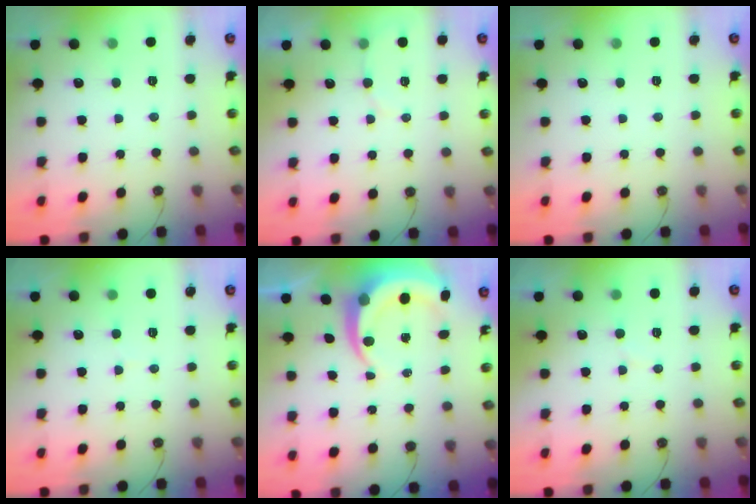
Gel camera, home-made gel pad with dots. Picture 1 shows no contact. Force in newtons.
{"total": 3.2, "press": 3.2, "slide": 0.3}
{"total": 0.0}
{"total": 3.5, "press": 3.5, "slide": 0.5}
{"total": 7.1, "press": 7.1, "slide": 0.9}
{"total": 4.1, "press": 4.0, "slide": 0.4}